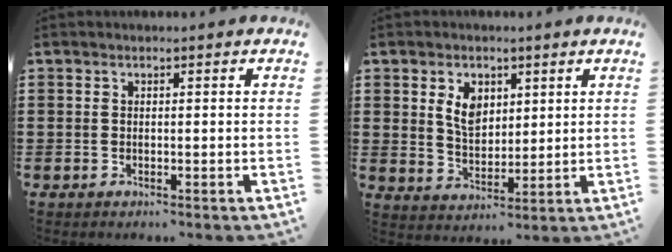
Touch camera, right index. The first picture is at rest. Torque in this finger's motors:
{"motor_torque": [0.24, 0.13, 0.32, 0.10]}